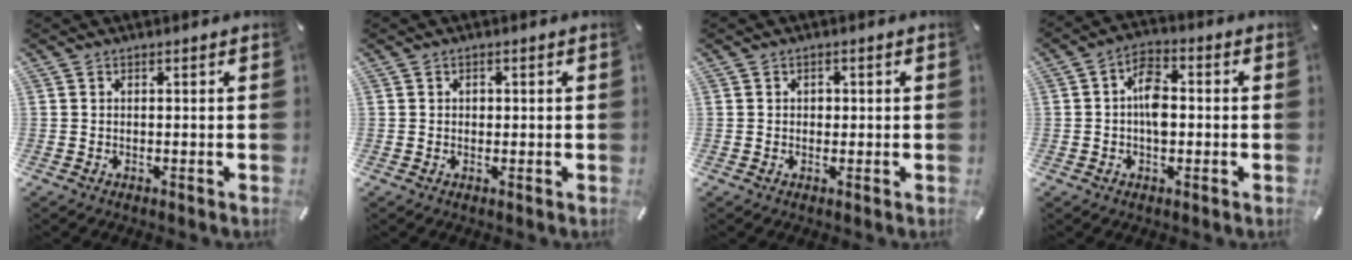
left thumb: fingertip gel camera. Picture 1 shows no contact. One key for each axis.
{"total": 0.9, "fx": 0.1, "fy": 0.8, "fz": 0.5, "tx": -0.002, "ty": -0.001, "tz": -0.001}
{"total": 1.4, "fx": 0.0, "fy": 1.1, "fz": 0.7, "tx": -0.007, "ty": 0.002, "tz": -0.004}
{"total": 6.9, "fx": -0.6, "fy": 4.1, "fz": 5.5, "tx": -0.088, "ty": 0.007, "tz": -0.012}